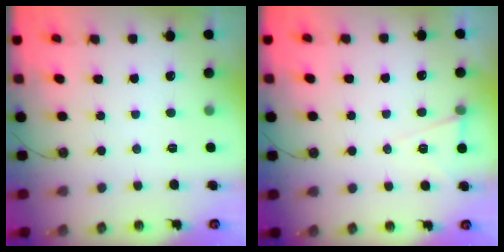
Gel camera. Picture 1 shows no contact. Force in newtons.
{"total": 6.3, "press": 4.4, "slide": 4.6}